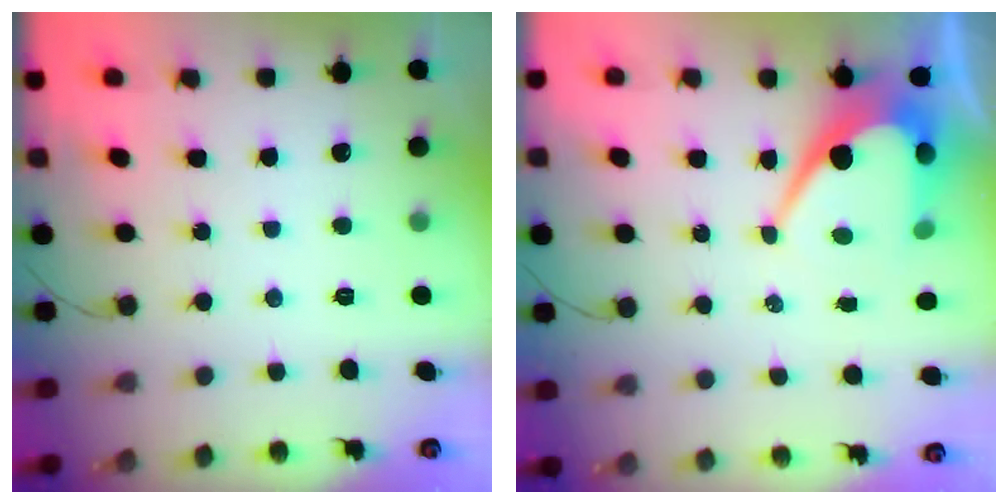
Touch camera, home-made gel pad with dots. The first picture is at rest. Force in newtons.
{"total": 10.7, "press": 10.7, "slide": 0.8}